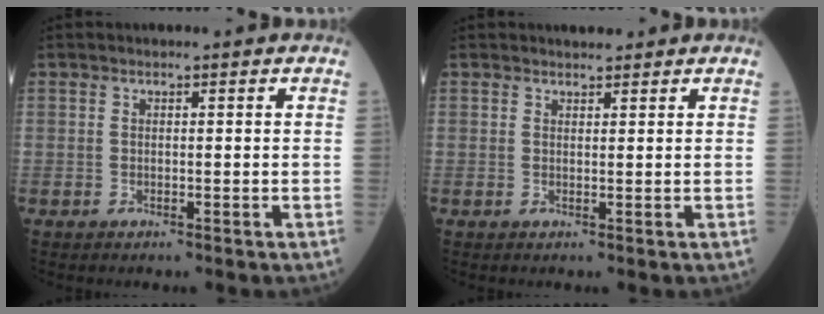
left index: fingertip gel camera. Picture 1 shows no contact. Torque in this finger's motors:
{"motor_torque": [0.37, -0.36, 0.06, 0.02]}